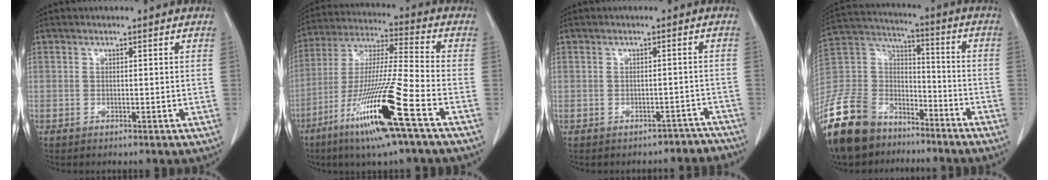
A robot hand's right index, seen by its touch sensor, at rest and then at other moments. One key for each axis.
{"total": 17.5, "fx": -8.5, "fy": -0.8, "fz": 15.3, "tx": -0.324, "ty": -0.038, "tz": -0.163}
{"total": 5.1, "fx": -4.3, "fy": 2.7, "fz": -0.7, "tx": 0.023, "ty": 0.028, "tz": -0.046}
{"total": 19.1, "fx": -14.1, "fy": 10.4, "fz": 7.7, "tx": -0.186, "ty": 0.024, "tz": -0.256}